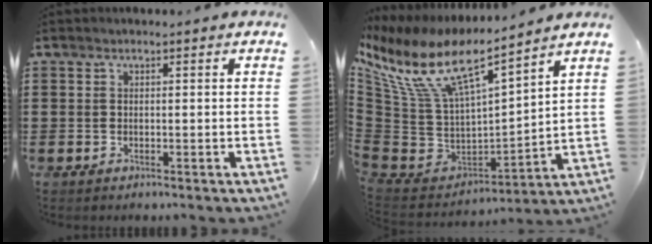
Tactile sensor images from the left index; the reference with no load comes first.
{"total": 10.9, "force": [6.3, 3.9, 8.0], "torque": [-0.194, -0.045, 0.102]}